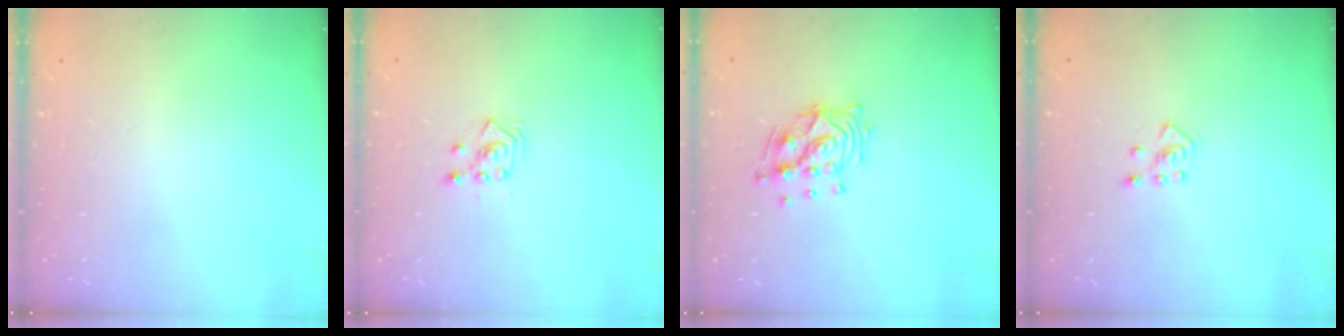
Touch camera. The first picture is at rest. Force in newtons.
{"total": 3.4, "press": 3.3, "slide": 0.9}
{"total": 11.5, "press": 11.5, "slide": 0.8}
{"total": 4.6, "press": 4.5, "slide": 0.8}